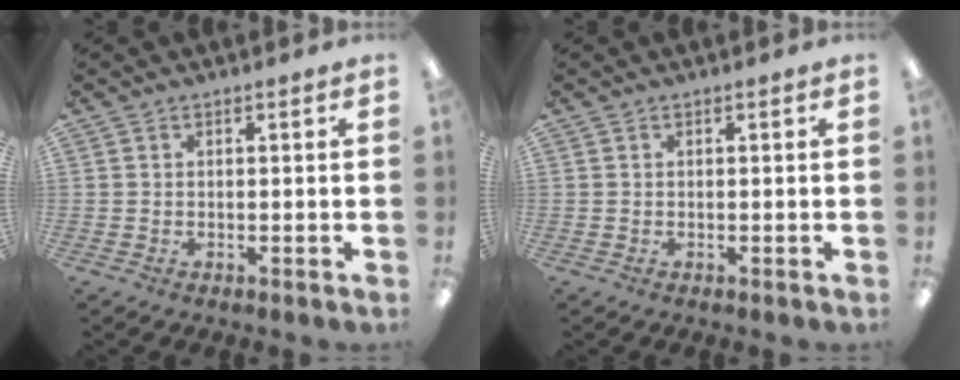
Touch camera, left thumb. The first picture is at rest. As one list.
[{"total": 0.0}]